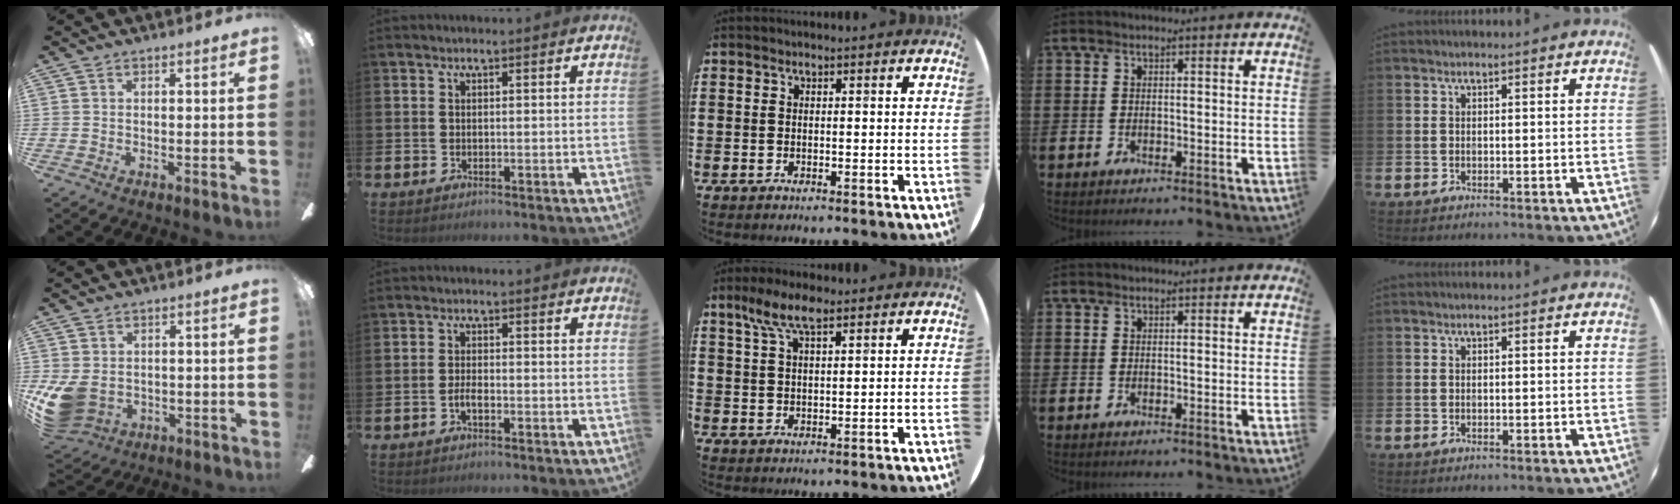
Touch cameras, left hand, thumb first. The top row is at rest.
{"thumb": {"total": 9.2, "force": [-1.5, 7.0, 5.8], "torque": [-0.131, 0.002, -0.025]}, "index": {"total": 1.5, "force": [-0.7, 0.5, 1.2], "torque": [-0.031, 0.003, -0.013]}, "middle": {"total": 5.9, "force": [3.8, 2.0, 4.0], "torque": [-0.087, 0.008, 0.068]}}